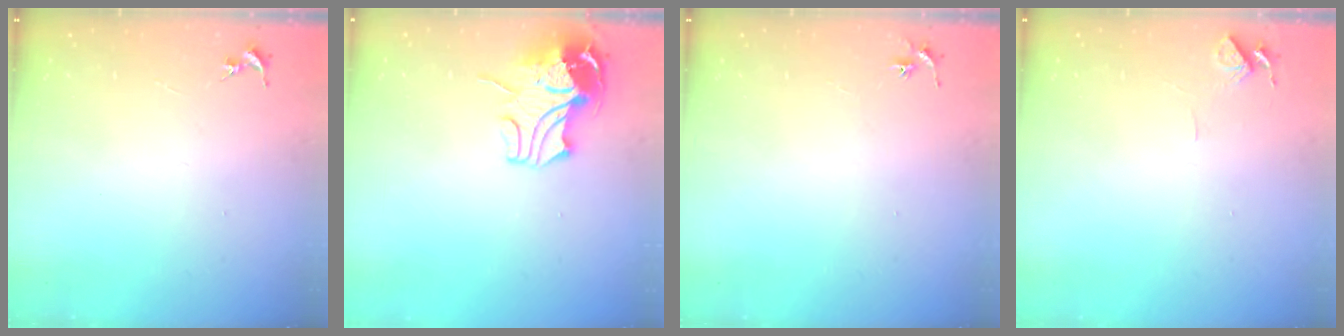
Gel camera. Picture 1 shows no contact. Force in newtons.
{"total": 11.6, "press": 11.5, "slide": 1.6}
{"total": 2.9, "press": 2.9, "slide": 0.3}
{"total": 4.6, "press": 4.5, "slide": 0.4}